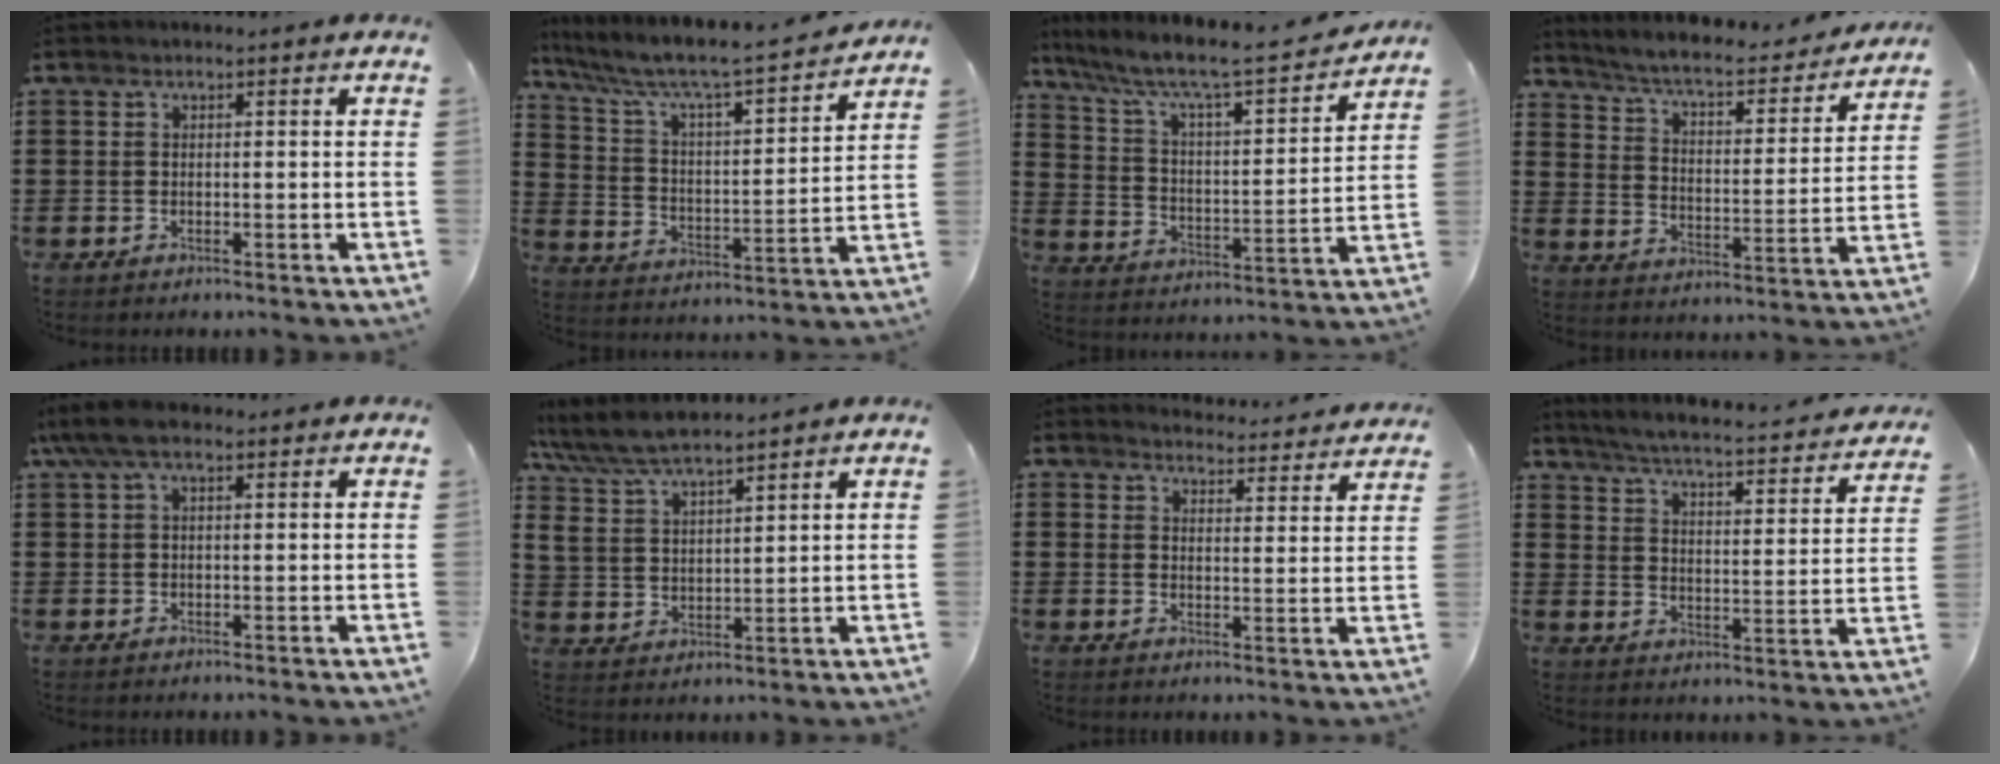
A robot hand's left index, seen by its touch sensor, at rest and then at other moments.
{"total": 5.9, "force": [5.1, 0.6, 3.0], "torque": [-0.084, -0.046, 0.076]}
{"total": 6.4, "force": [5.1, 1.0, 3.8], "torque": [-0.099, -0.043, 0.076]}
{"total": 5.4, "force": [4.8, 0.3, 2.4], "torque": [-0.069, -0.034, 0.074]}
{"total": 5.0, "force": [2.4, 1.9, 4.0], "torque": [-0.095, 0.005, 0.041]}
{"total": 6.7, "force": [6.1, 1.4, 2.3], "torque": [-0.069, -0.023, 0.110]}
{"total": 3.9, "force": [3.9, 0.0, 0.2], "torque": [-0.010, -0.026, 0.067]}
{"total": 4.3, "force": [3.9, -0.3, 1.6], "torque": [-0.054, -0.036, 0.057]}